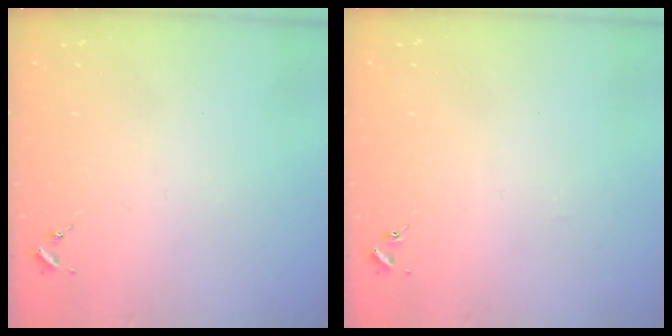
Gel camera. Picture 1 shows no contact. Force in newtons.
{"total": 1.1, "press": 1.1, "slide": 0.2}